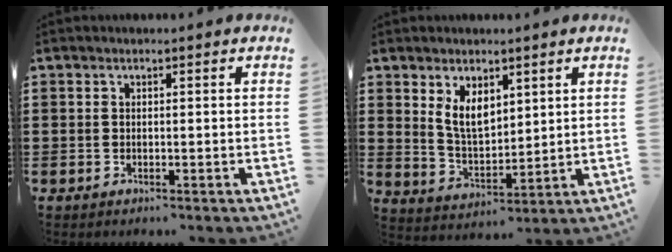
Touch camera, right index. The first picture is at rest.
{"total": 6.1, "force": [3.1, 3.4, 4.0], "torque": [-0.090, 0.003, 0.058]}